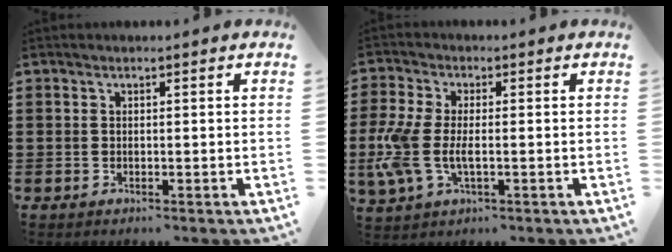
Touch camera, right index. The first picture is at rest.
{"total": 6.6, "force": [-0.9, 3.2, 5.7], "torque": [-0.141, -0.006, -0.023]}